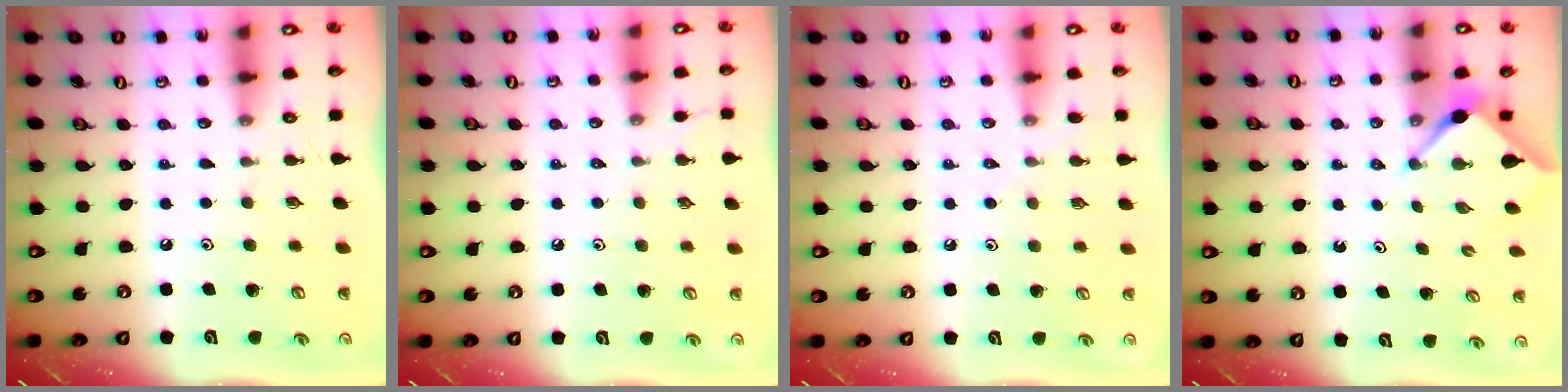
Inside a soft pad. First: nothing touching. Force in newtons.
{"total": 1.1, "press": 1.1, "slide": 0.3}
{"total": 5.6, "press": 5.5, "slide": 0.9}
{"total": 3.1, "press": 3.1, "slide": 0.3}